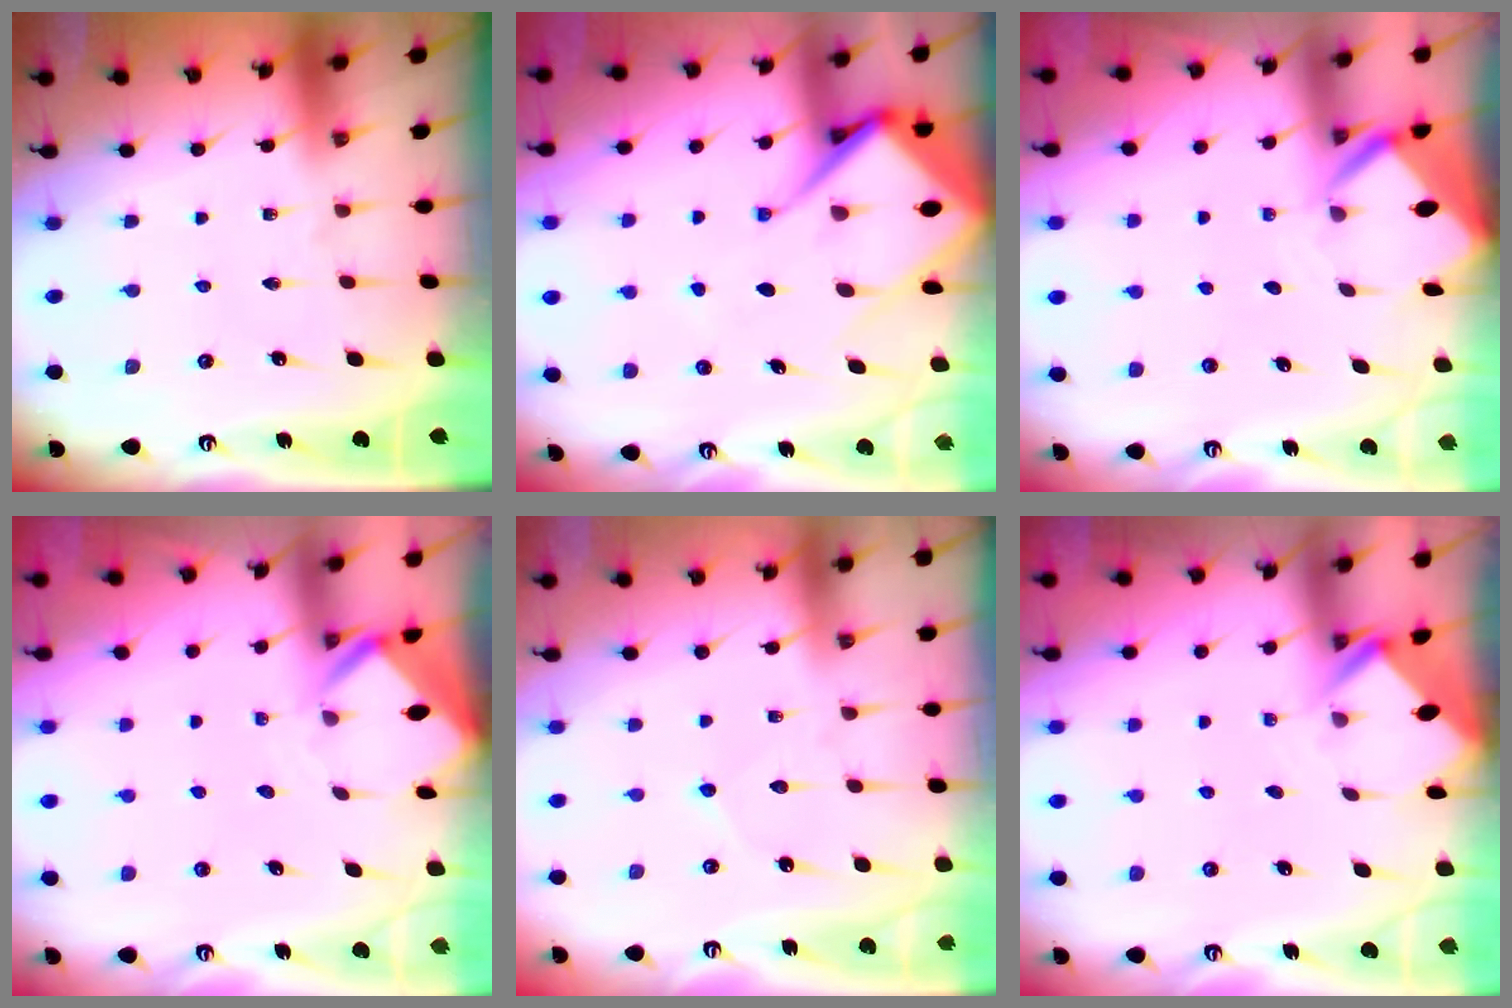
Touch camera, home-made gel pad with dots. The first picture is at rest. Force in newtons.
{"total": 14.6, "press": 14.5, "slide": 1.3}
{"total": 3.5, "press": 3.5, "slide": 0.2}
{"total": 2.8, "press": 2.8, "slide": 0.2}
{"total": 3.5, "press": 3.5, "slide": 0.3}
{"total": 2.1, "press": 2.1, "slide": 0.1}